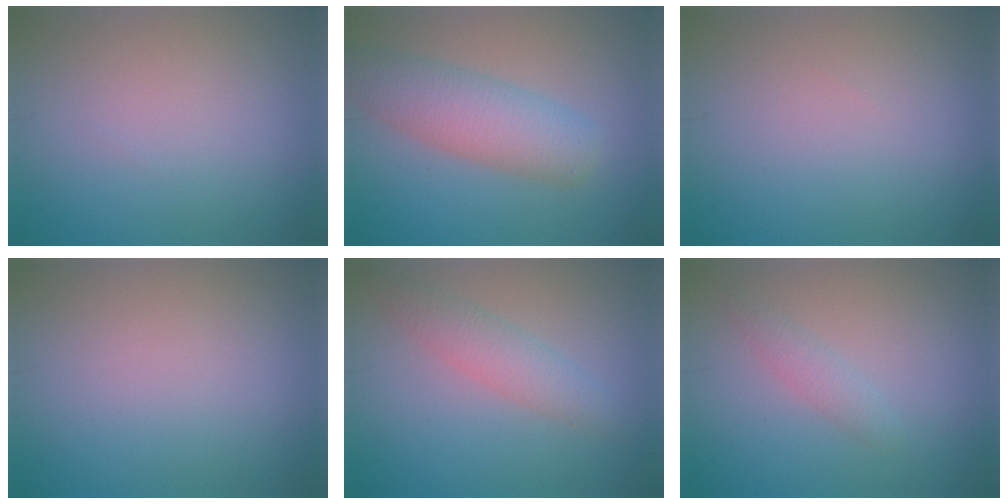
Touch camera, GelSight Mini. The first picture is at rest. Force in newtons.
{"total": 5.6, "press": 5.6, "slide": 0.4}
{"total": 0.0}
{"total": 0.0}
{"total": 2.9, "press": 2.9, "slide": 0.1}
{"total": 1.6, "press": 1.6, "slide": 0.2}